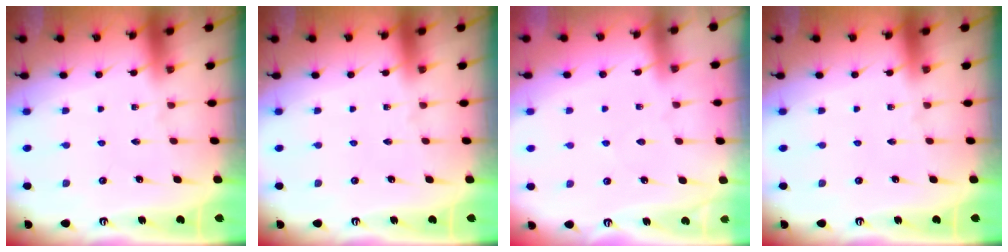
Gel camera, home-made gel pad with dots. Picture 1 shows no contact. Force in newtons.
{"total": 0.0}
{"total": 3.2, "press": 3.1, "slide": 0.6}
{"total": 0.0}